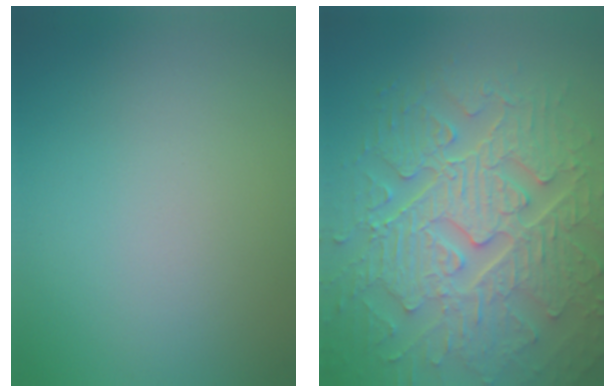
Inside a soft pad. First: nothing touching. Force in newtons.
{"total": 9.2, "press": 6.8, "slide": 6.2}